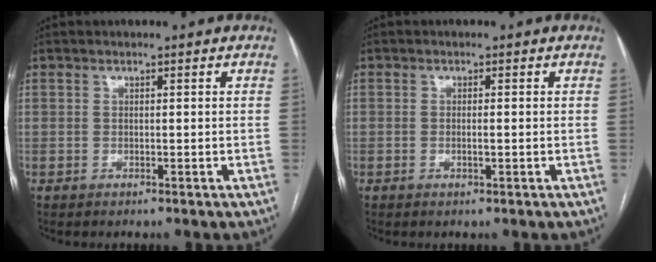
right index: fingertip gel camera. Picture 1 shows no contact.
{"total": 1.1, "force": [-0.3, 0.1, 1.1], "torque": [-0.021, -0.001, -0.005]}